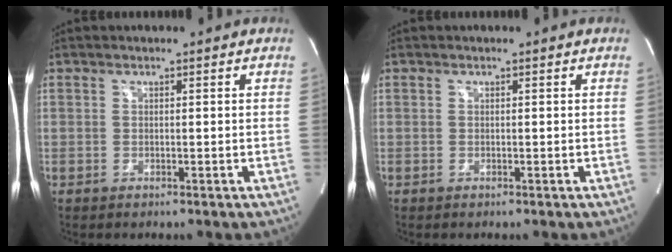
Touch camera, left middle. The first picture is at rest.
{"total": 0.0}